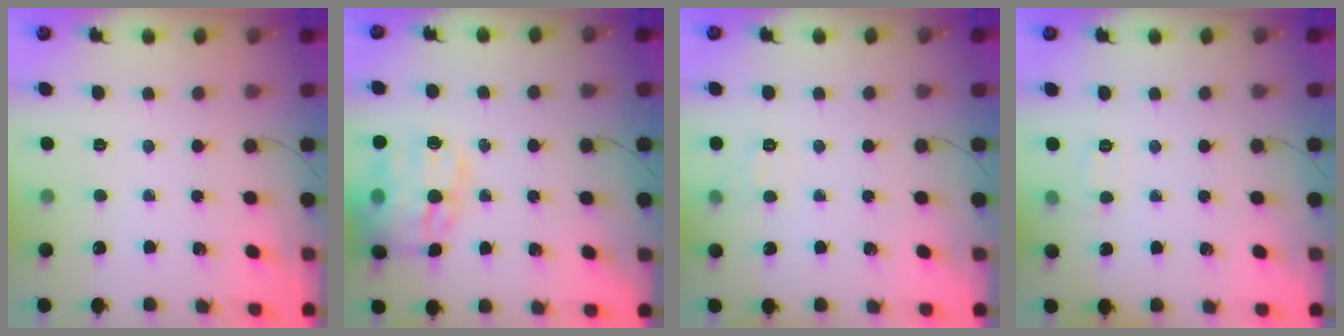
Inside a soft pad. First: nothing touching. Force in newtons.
{"total": 16.4, "press": 16.2, "slide": 2.6}
{"total": 5.6, "press": 5.4, "slide": 1.2}
{"total": 4.9, "press": 4.7, "slide": 1.2}